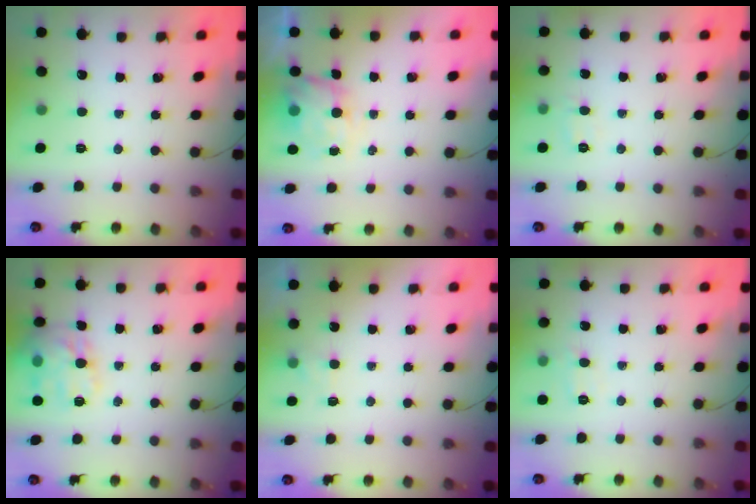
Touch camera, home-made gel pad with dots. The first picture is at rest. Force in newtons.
{"total": 5.1, "press": 5.0, "slide": 1.3}
{"total": 5.5, "press": 5.4, "slide": 1.0}
{"total": 14.9, "press": 14.9, "slide": 0.7}
{"total": 1.9, "press": 1.4, "slide": 1.2}
{"total": 5.9, "press": 5.7, "slide": 1.5}